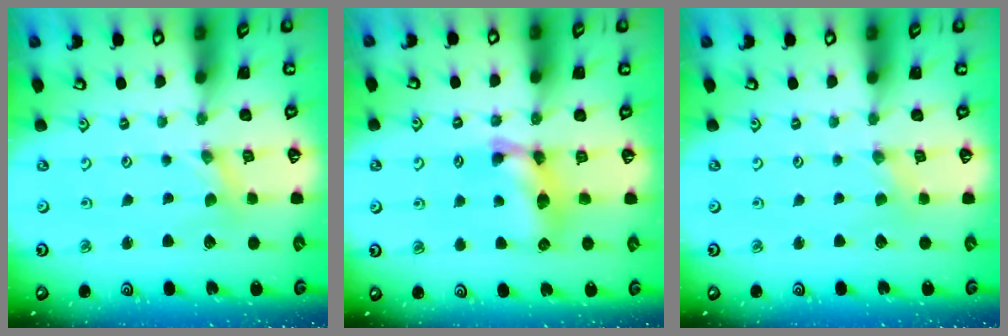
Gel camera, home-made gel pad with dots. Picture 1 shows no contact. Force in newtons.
{"total": 12.7, "press": 12.7, "slide": 0.6}
{"total": 0.0}